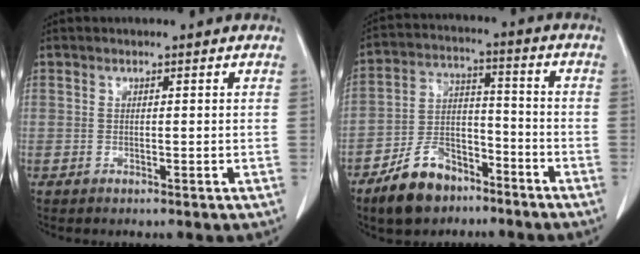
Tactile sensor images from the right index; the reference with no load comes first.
{"total": 10.3, "force": [-7.3, 5.4, 4.9], "torque": [-0.103, 0.006, -0.131]}